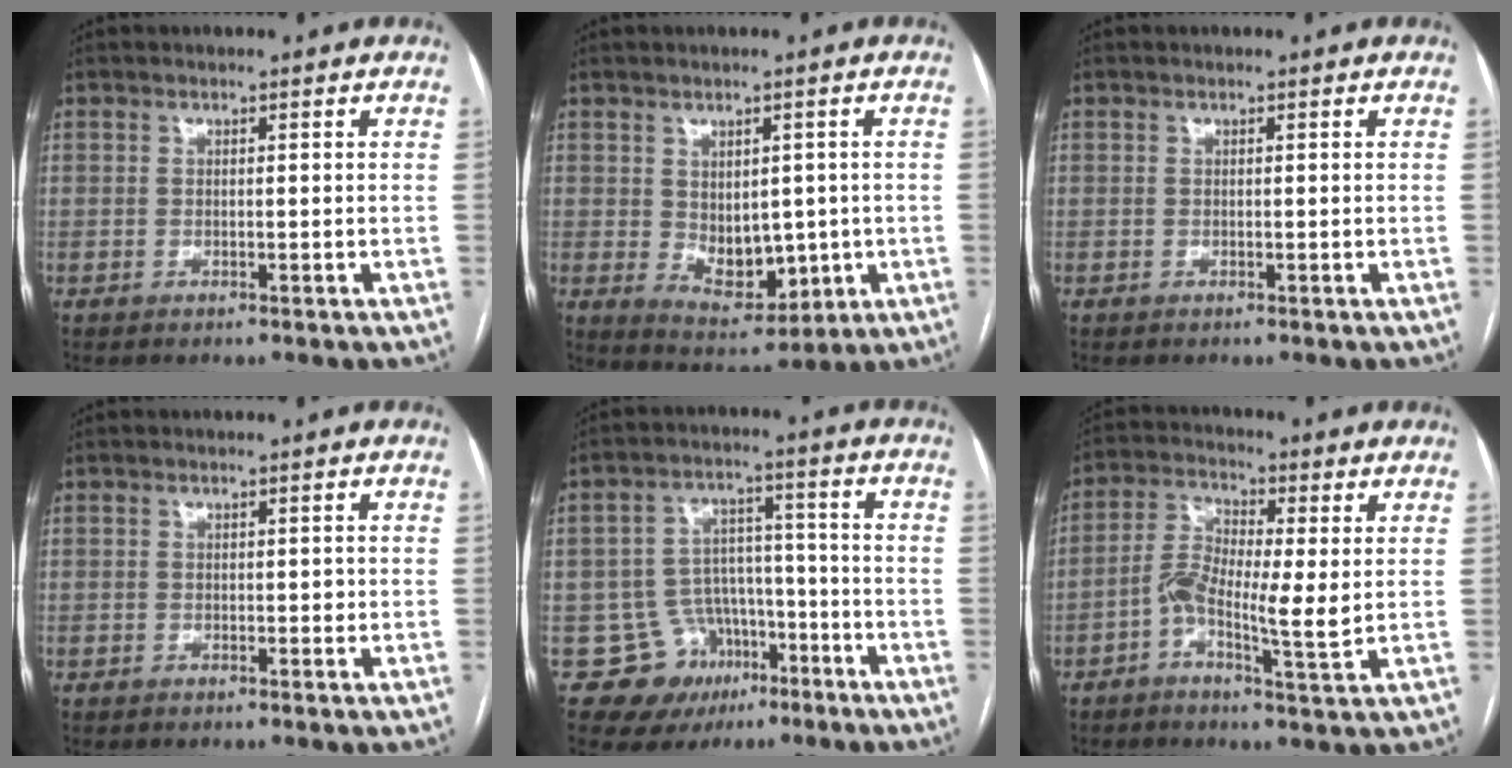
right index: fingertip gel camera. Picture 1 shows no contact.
{"total": 8.1, "force": [-0.5, 4.8, 6.4], "torque": [-0.096, -0.003, 0.014]}
{"total": 0.0}
{"total": 0.7, "force": [-0.1, 0.4, 0.5], "torque": [-0.004, 0.002, -0.002]}
{"total": 9.5, "force": [-4.8, 8.0, 1.4], "torque": [-0.011, 0.045, -0.061]}
{"total": 8.1, "force": [-1.0, 1.9, 7.8], "torque": [-0.152, 0.008, -0.023]}